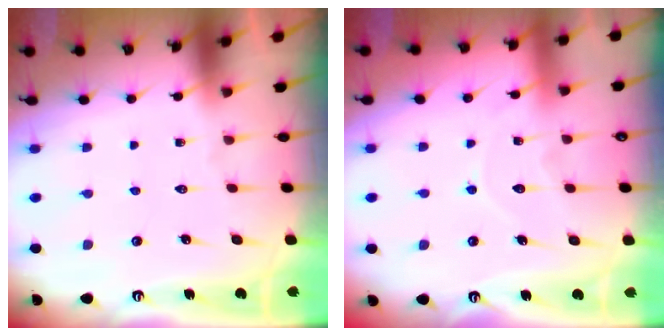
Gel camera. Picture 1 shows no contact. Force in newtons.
{"total": 7.7, "press": 7.6, "slide": 0.7}